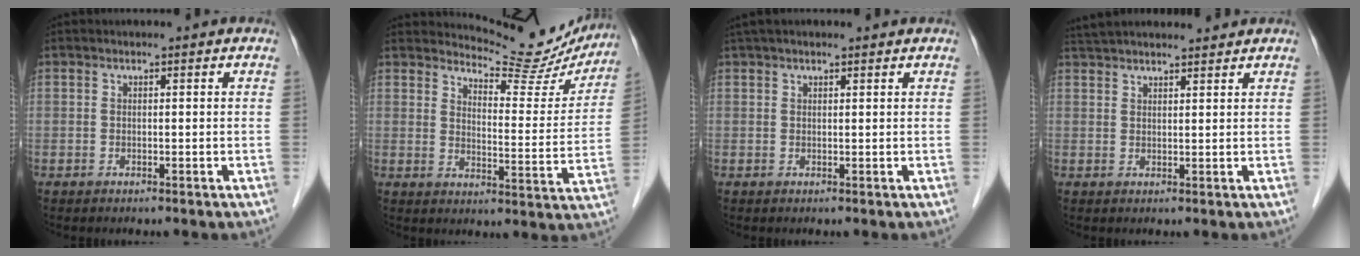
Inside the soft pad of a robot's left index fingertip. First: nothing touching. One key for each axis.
{"total": 13.1, "fx": 12.8, "fy": 2.2, "fz": 1.6, "tx": -0.017, "ty": -0.049, "tz": 0.152}
{"total": 3.9, "fx": 3.1, "fy": 0.9, "fz": 2.1, "tx": -0.034, "ty": 0.039, "tz": 0.052}
{"total": 11.3, "fx": 10.4, "fy": 1.8, "fz": 4.2, "tx": -0.068, "ty": 0.040, "tz": 0.162}